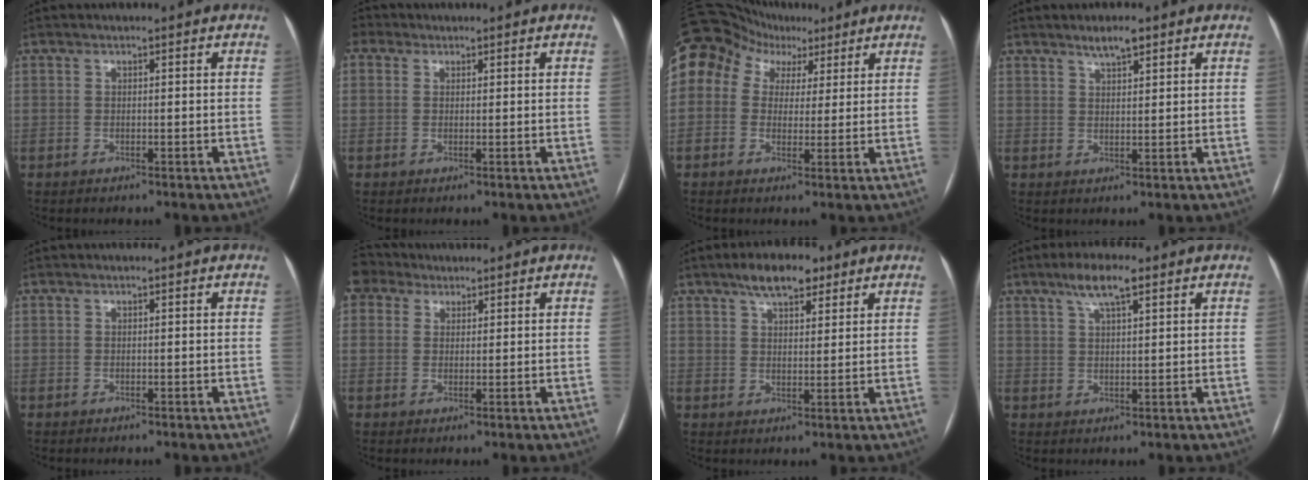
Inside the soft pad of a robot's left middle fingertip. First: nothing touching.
{"total": 2.5, "force": [1.0, 2.1, 0.7], "torque": [-0.032, 0.014, 0.024]}
{"total": 6.8, "force": [3.2, 4.9, 3.3], "torque": [-0.059, 0.044, 0.052]}
{"total": 3.1, "force": [2.3, 0.7, 2.0], "torque": [-0.036, 0.004, 0.040]}
{"total": 0.0}
{"total": 3.4, "force": [2.8, 1.9, -0.1], "torque": [-0.008, 0.018, 0.058]}
{"total": 6.8, "force": [4.7, 2.7, 4.2], "torque": [-0.067, 0.014, 0.076]}
{"total": 5.7, "force": [3.5, 1.1, 4.3], "torque": [-0.085, 0.013, 0.062]}